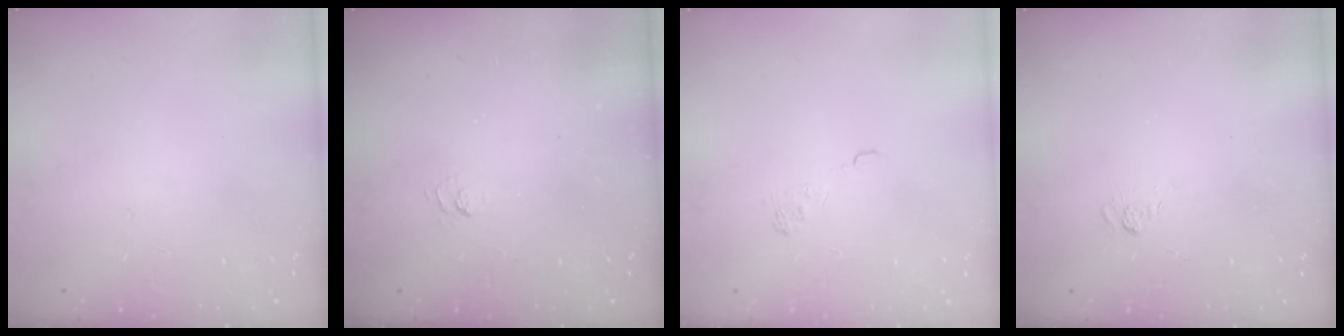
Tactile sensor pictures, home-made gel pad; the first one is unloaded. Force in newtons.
{"total": 2.7, "press": 2.2, "slide": 1.5}
{"total": 2.3, "press": 1.8, "slide": 1.3}
{"total": 2.2, "press": 1.8, "slide": 1.3}